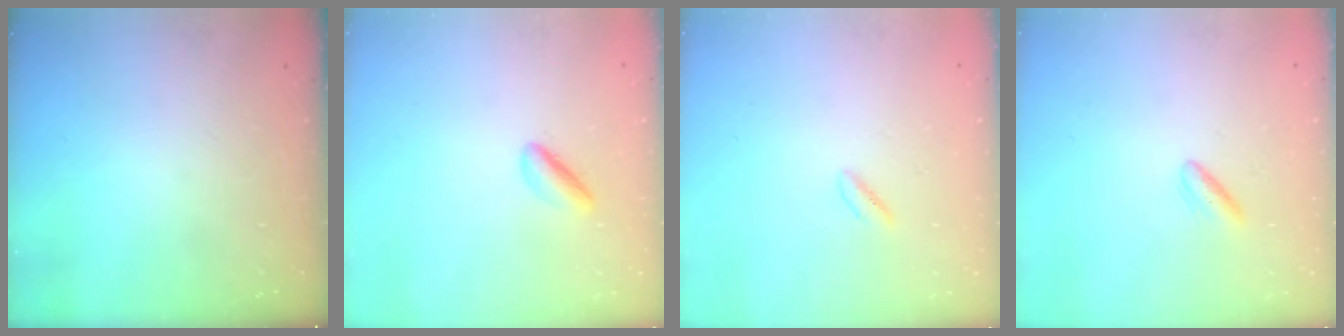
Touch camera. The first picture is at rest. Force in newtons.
{"total": 2.0, "press": 2.0, "slide": 0.0}
{"total": 1.6, "press": 1.2, "slide": 1.0}
{"total": 2.7, "press": 2.4, "slide": 1.2}